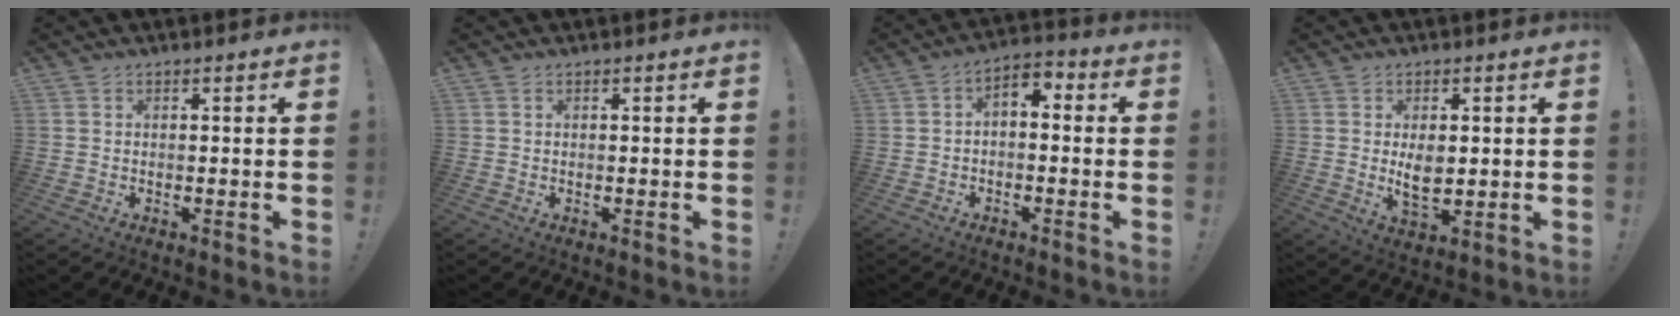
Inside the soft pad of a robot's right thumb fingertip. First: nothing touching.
{"total": 0.0}
{"total": 3.8, "force": [-1.8, 2.0, 2.6], "torque": [-0.043, 0.011, -0.029]}
{"total": 6.2, "force": [1.0, 3.7, 4.9], "torque": [-0.073, -0.008, 0.013]}